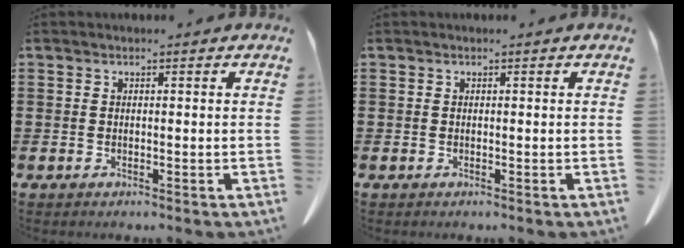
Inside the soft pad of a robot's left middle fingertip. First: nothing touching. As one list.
[{"total": 0.0}]